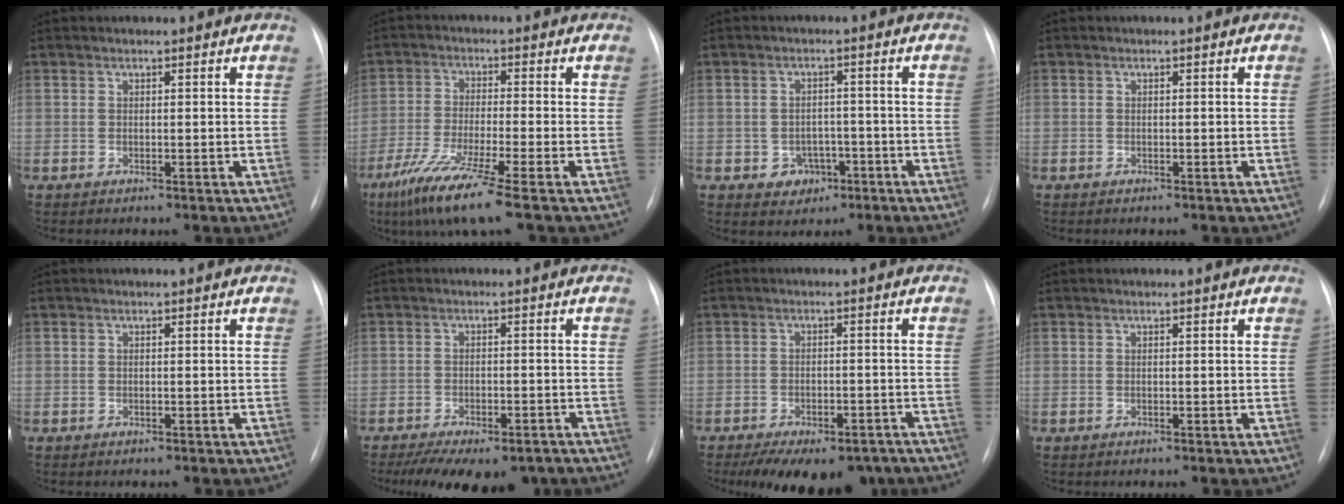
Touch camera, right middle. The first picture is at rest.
{"total": 9.7, "force": [-6.1, -0.9, 7.5], "torque": [-0.150, -0.037, -0.118]}
{"total": 4.0, "force": [-1.7, 3.3, 1.4], "torque": [-0.012, 0.011, -0.016]}
{"total": 0.0}
{"total": 0.0}
{"total": 14.4, "force": [-10.7, 6.2, 7.4], "torque": [-0.138, -0.011, -0.141]}
{"total": 15.6, "force": [-11.6, 7.2, 7.5], "torque": [-0.127, -0.004, -0.147]}
{"total": 0.0}